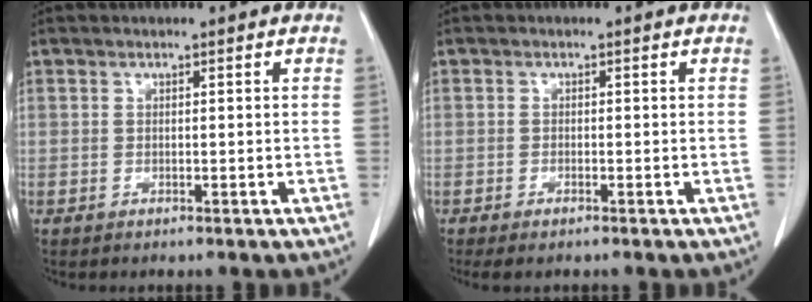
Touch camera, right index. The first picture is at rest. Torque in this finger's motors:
{"motor_torque": [0.00, 0.00, 0.10, 0.02]}